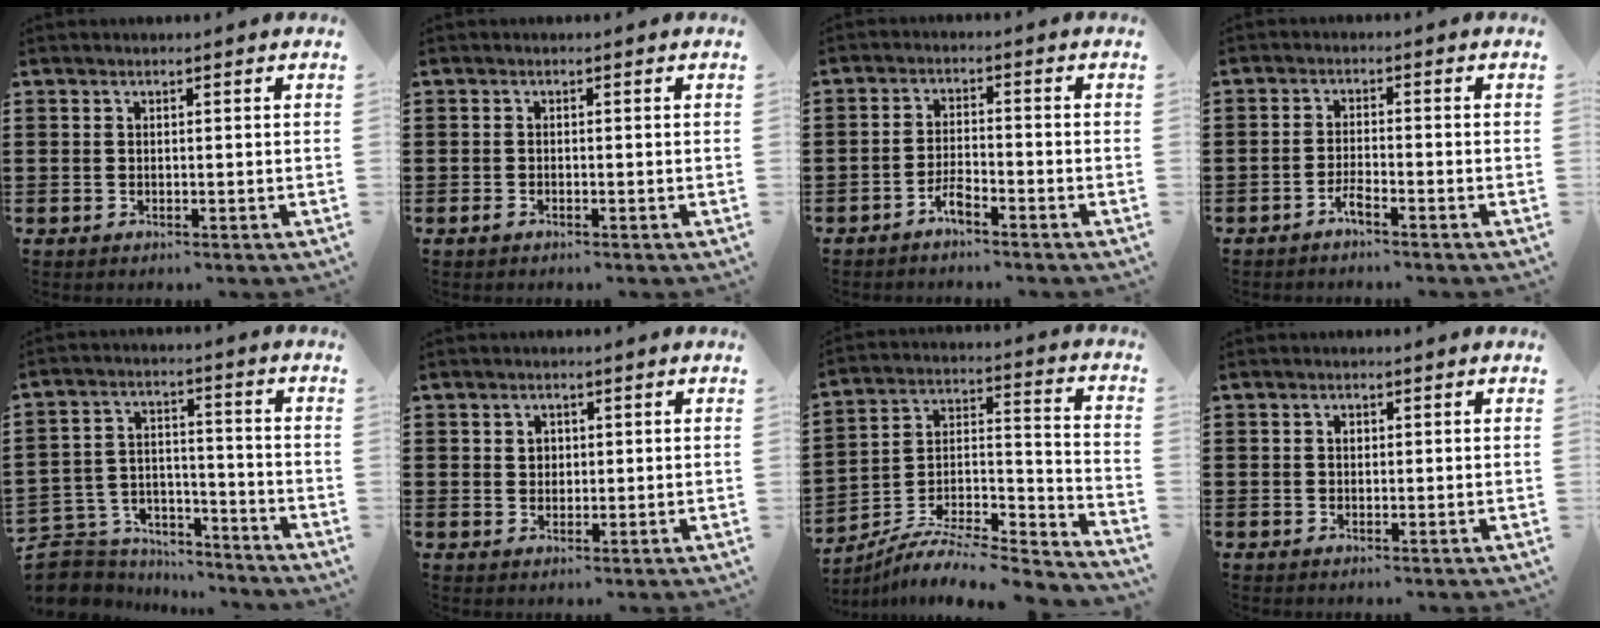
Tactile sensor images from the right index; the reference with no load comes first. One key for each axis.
{"total": 0.6, "fx": -0.4, "fy": 0.3, "fz": 0.4, "tx": -0.010, "ty": -0.003, "tz": -0.007}
{"total": 3.0, "fx": -2.4, "fy": 0.7, "fz": 1.7, "tx": -0.041, "ty": 0.005, "tz": -0.049}
{"total": 2.2, "fx": -1.8, "fy": 0.2, "fz": 1.4, "tx": -0.034, "ty": -0.002, "tz": -0.035}
{"total": 6.3, "fx": -5.8, "fy": 2.4, "fz": 0.4, "tx": -0.028, "ty": 0.011, "tz": -0.120}
{"total": 1.6, "fx": 0.7, "fy": 1.4, "fz": 0.5, "tx": -0.014, "ty": 0.009, "tz": 0.012}
{"total": 7.2, "fx": -6.4, "fy": 2.0, "fz": 2.9, "tx": -0.048, "ty": 0.006, "tz": -0.126}
{"total": 0.7, "fx": 0.2, "fy": 0.5, "fz": 0.4, "tx": -0.010, "ty": 0.002, "tz": 0.004}